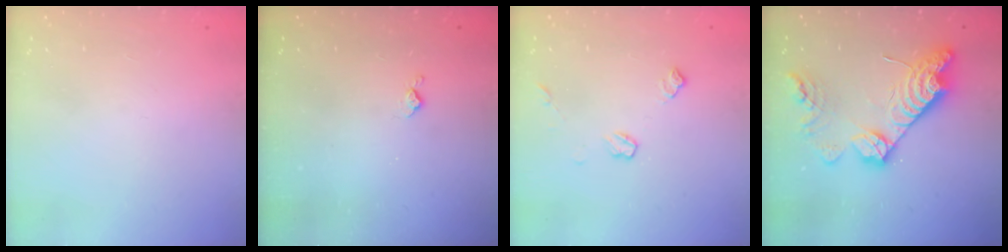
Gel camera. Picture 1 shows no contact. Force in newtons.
{"total": 3.6, "press": 3.6, "slide": 0.5}
{"total": 7.4, "press": 7.3, "slide": 0.9}
{"total": 16.1, "press": 16.1, "slide": 0.9}